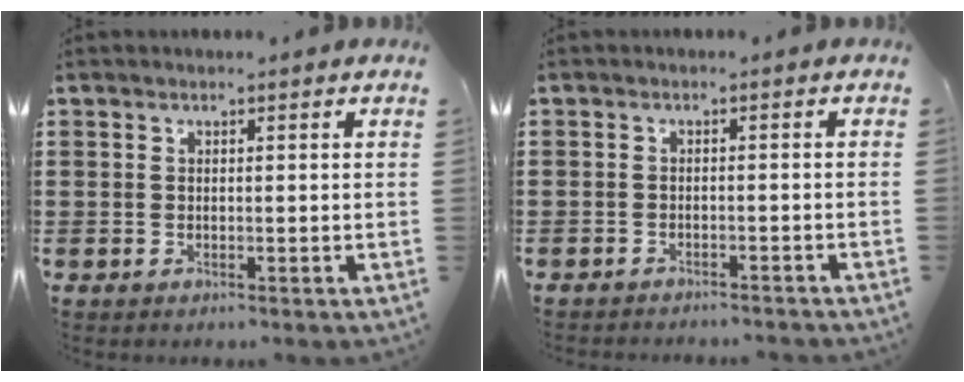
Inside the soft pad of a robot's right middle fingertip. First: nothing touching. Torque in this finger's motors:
{"motor_torque": [1.15, -0.99, 0.68, 0.17]}